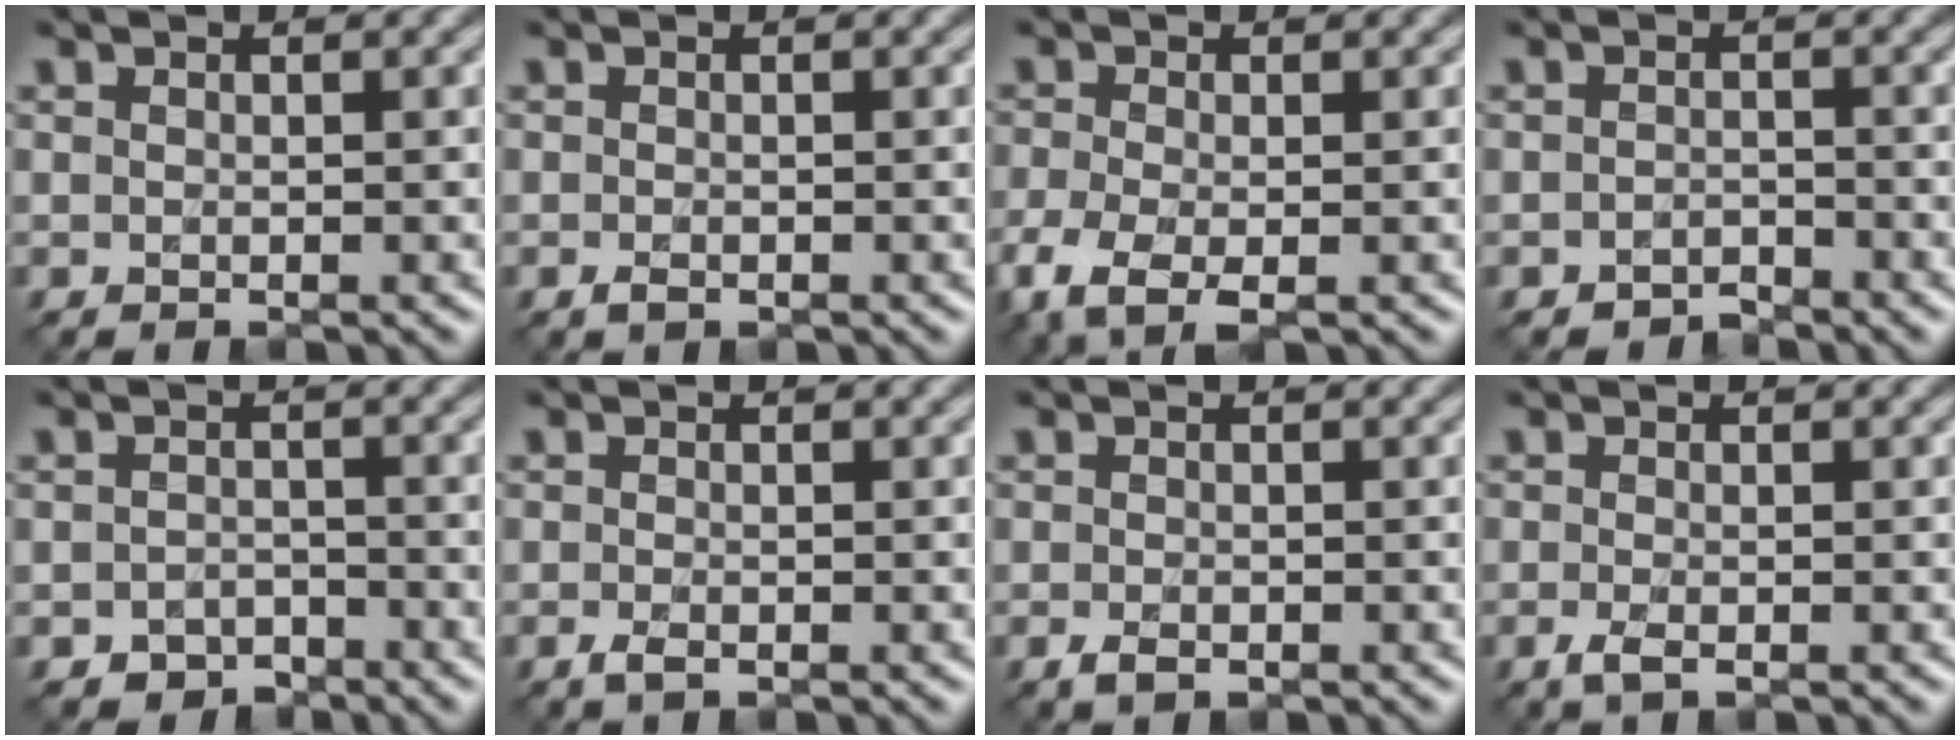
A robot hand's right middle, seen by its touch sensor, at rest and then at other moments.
{"total": 1.0, "force": [-0.7, 0.4, 0.6], "torque": [-0.014, -0.006, -0.011]}
{"total": 4.6, "force": [-2.8, 1.9, 3.1], "torque": [-0.077, -0.014, -0.054]}
{"total": 1.4, "force": [-1.4, 0.3, -0.1], "torque": [0.000, -0.003, -0.029]}
{"total": 2.2, "force": [-1.8, 1.3, 0.3], "torque": [-0.004, -0.006, -0.031]}
{"total": 1.3, "force": [-0.9, 0.4, 0.8], "torque": [-0.020, -0.005, -0.017]}
{"total": 1.7, "force": [-1.0, 0.8, 1.0], "torque": [-0.024, -0.008, -0.017]}
{"total": 1.6, "force": [-1.1, 0.4, 1.2], "torque": [-0.030, -0.007, -0.021]}